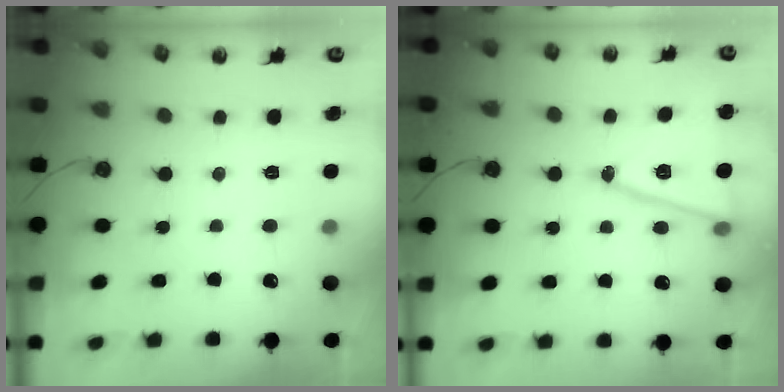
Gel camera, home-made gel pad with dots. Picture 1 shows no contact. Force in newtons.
{"total": 15.5, "press": 15.1, "slide": 3.7}